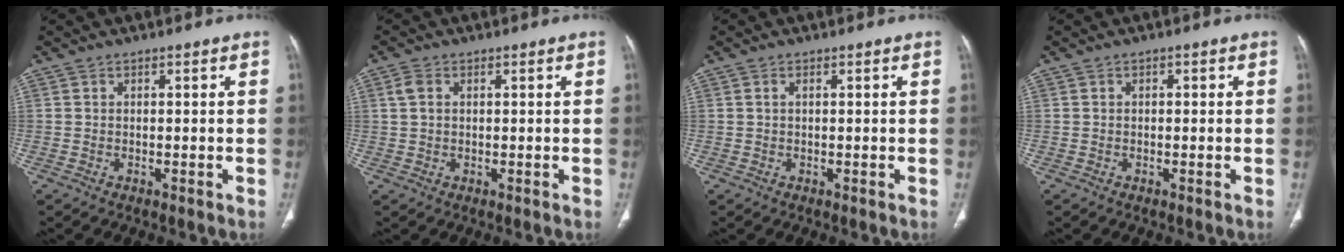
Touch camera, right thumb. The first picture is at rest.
{"total": 2.7, "force": [0.8, 1.7, 1.9], "torque": [-0.048, 0.008, 0.020]}
{"total": 0.7, "force": [0.2, 0.3, 0.6], "torque": [-0.014, 0.005, 0.004]}
{"total": 0.7, "force": [0.2, 0.4, 0.5], "torque": [-0.007, 0.006, 0.002]}